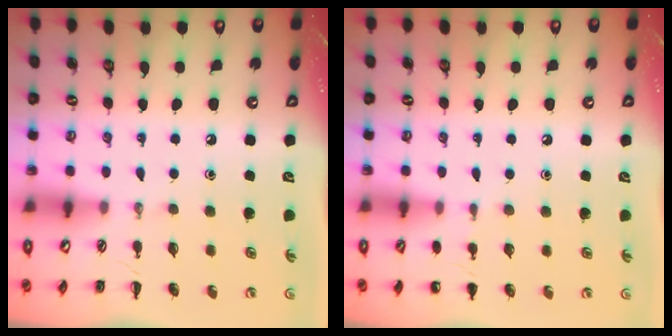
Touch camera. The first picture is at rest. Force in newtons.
{"total": 4.0, "press": 3.9, "slide": 1.1}